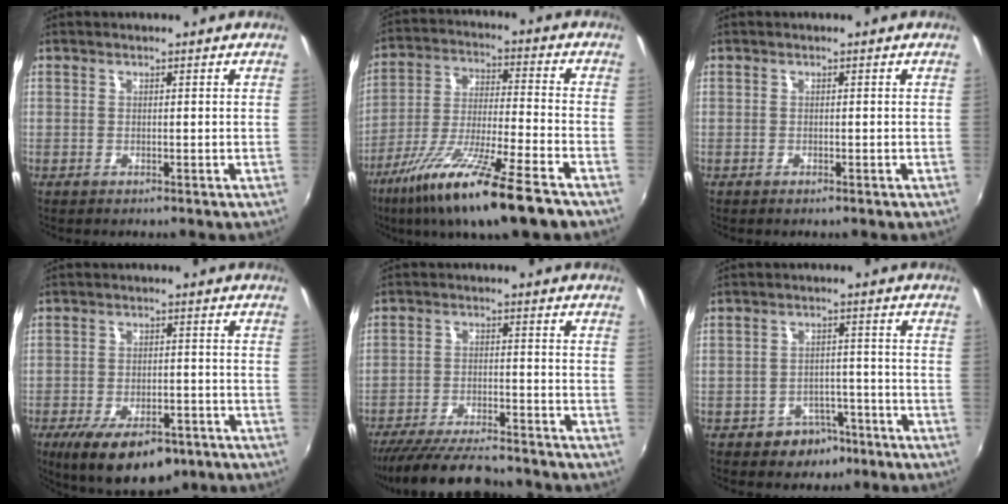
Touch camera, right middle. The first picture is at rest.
{"total": 18.5, "force": [-12.1, 1.7, 13.9], "torque": [-0.271, -0.049, -0.214]}
{"total": 0.0}
{"total": 13.8, "force": [-8.8, 5.9, 8.9], "torque": [-0.175, -0.033, -0.129]}
{"total": 15.0, "force": [-13.4, 2.5, 6.4], "torque": [-0.141, -0.020, -0.216]}
{"total": 5.5, "force": [-3.6, 3.9, 1.4], "torque": [-0.035, 0.017, -0.040]}